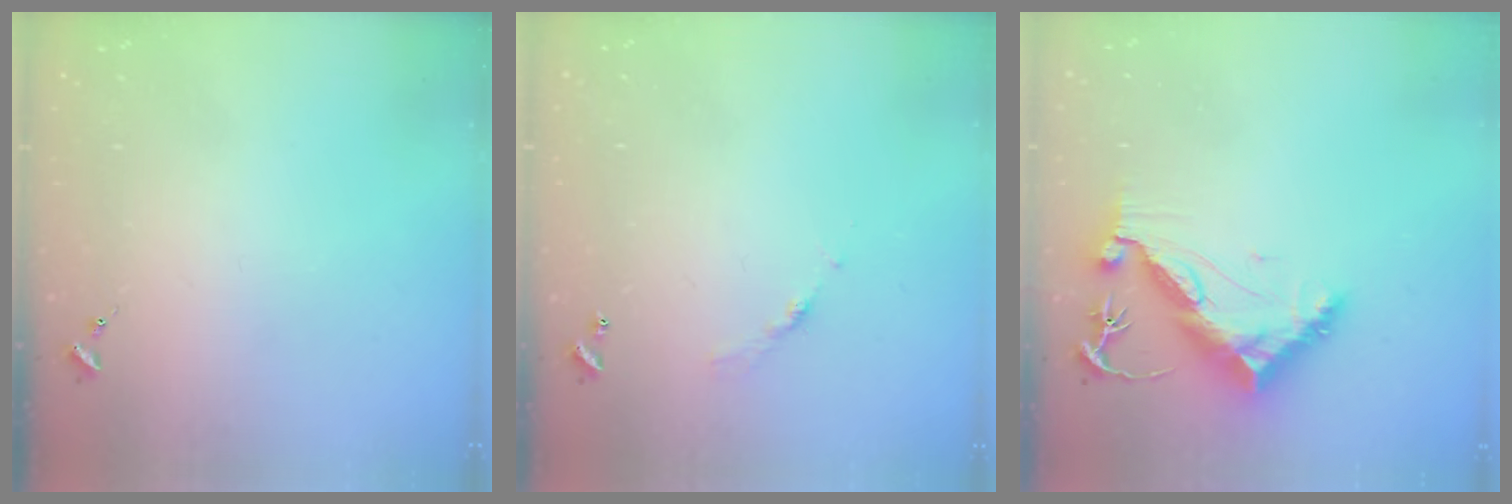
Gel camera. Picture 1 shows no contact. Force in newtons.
{"total": 5.1, "press": 5.1, "slide": 0.5}
{"total": 11.3, "press": 11.2, "slide": 1.4}